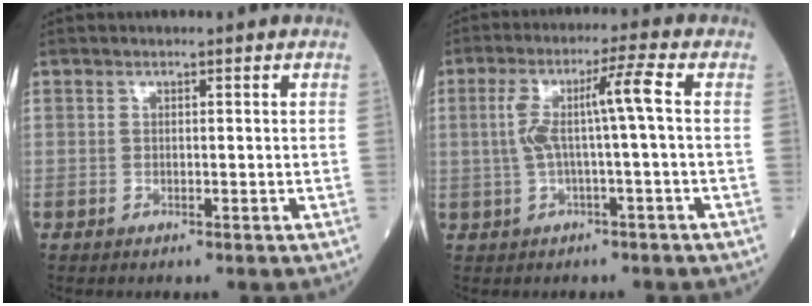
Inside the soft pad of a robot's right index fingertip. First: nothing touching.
{"total": 6.6, "force": [0.3, -0.6, 6.6], "torque": [-0.132, 0.021, 0.010]}